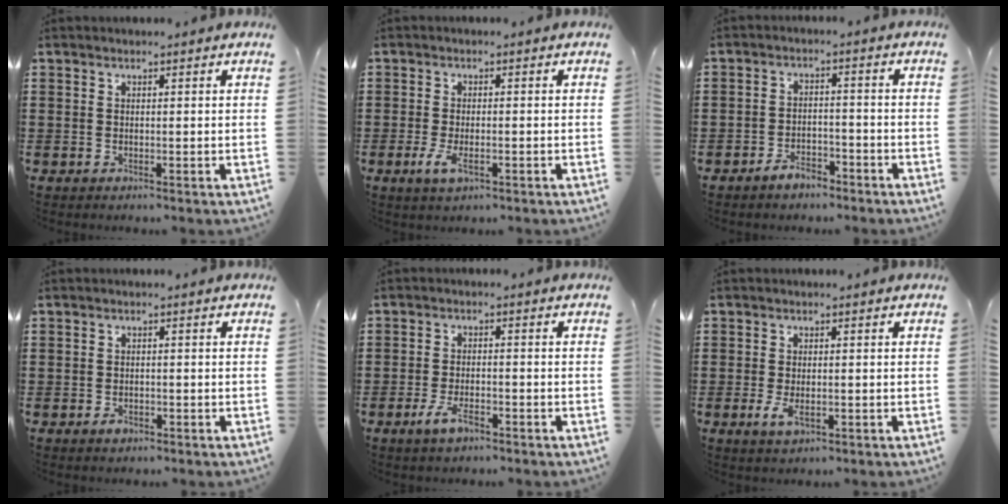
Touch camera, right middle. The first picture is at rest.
{"total": 3.4, "force": [-1.1, 1.4, 2.8], "torque": [-0.072, -0.006, -0.026]}
{"total": 3.6, "force": [-3.2, 1.3, 0.7], "torque": [-0.015, 0.009, -0.064]}
{"total": 1.1, "force": [-0.8, 0.7, 0.5], "torque": [-0.012, 0.000, -0.015]}
{"total": 4.0, "force": [-2.3, 1.6, 2.9], "torque": [-0.068, 0.000, -0.049]}
{"total": 2.7, "force": [-0.7, 1.3, 2.3], "torque": [-0.057, -0.004, -0.018]}